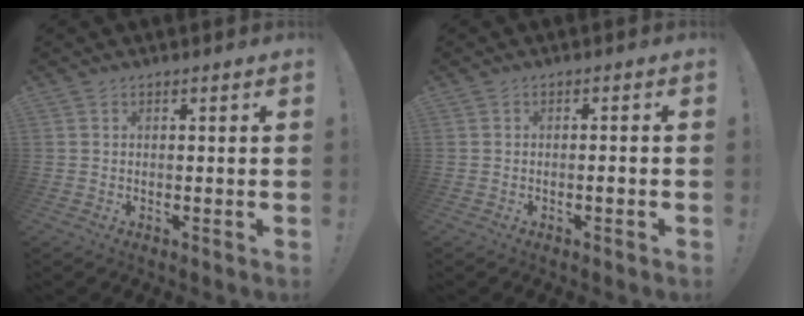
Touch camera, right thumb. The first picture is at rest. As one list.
[{"total": 1.4, "force": [-0.7, -0.4, 1.1], "torque": [-0.018, 0.000, -0.012]}]